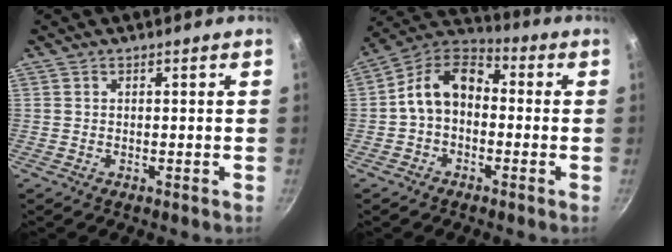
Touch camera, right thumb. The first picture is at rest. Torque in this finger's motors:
{"motor_torque": [1.14, 2.61, 1.23, -0.27, 0.08]}